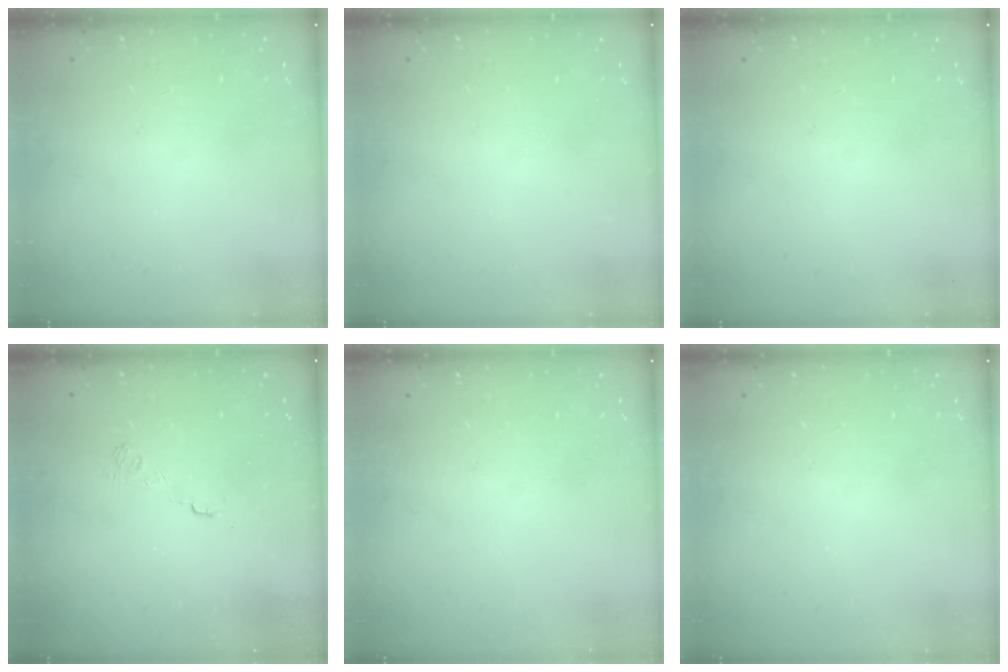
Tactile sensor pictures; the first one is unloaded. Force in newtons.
{"total": 0.0}
{"total": 0.0}
{"total": 2.2, "press": 1.7, "slide": 1.4}
{"total": 0.0}
{"total": 0.0}